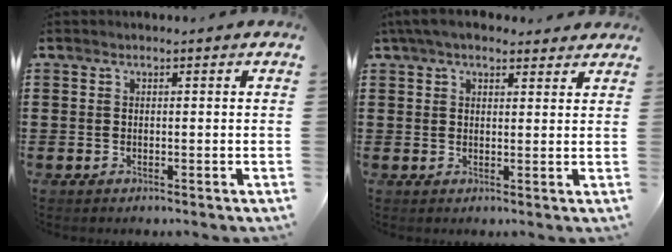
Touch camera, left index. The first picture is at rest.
{"total": 5.0, "force": [4.2, 1.5, 2.4], "torque": [-0.058, -0.002, 0.078]}